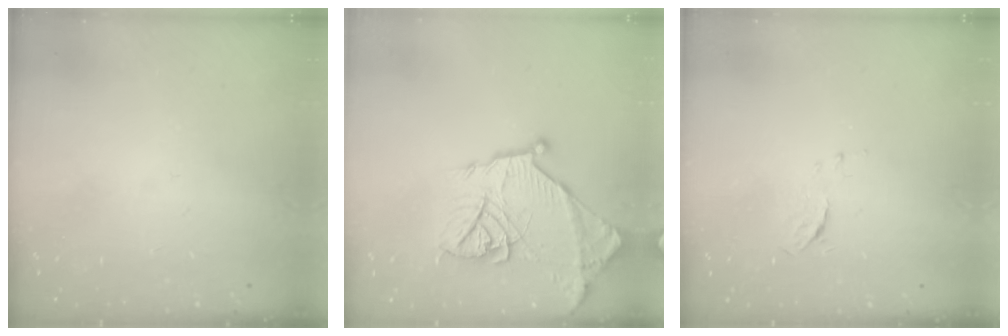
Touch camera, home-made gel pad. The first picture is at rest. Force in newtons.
{"total": 18.2, "press": 18.2, "slide": 1.4}
{"total": 4.1, "press": 4.1, "slide": 0.2}